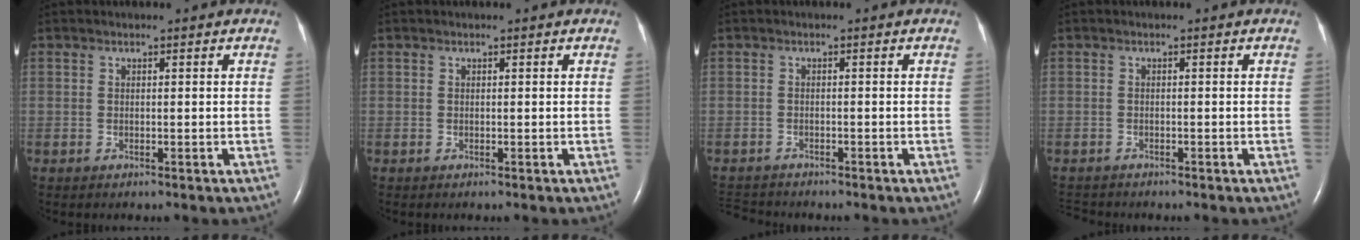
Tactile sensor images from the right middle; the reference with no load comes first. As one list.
[{"total": 0.0}, {"total": 3.6, "force": [-3.5, 0.7, 0.3], "torque": [-0.005, -0.014, -0.060]}, {"total": 2.4, "force": [-2.3, 0.6, 0.2], "torque": [-0.004, -0.010, -0.039]}]